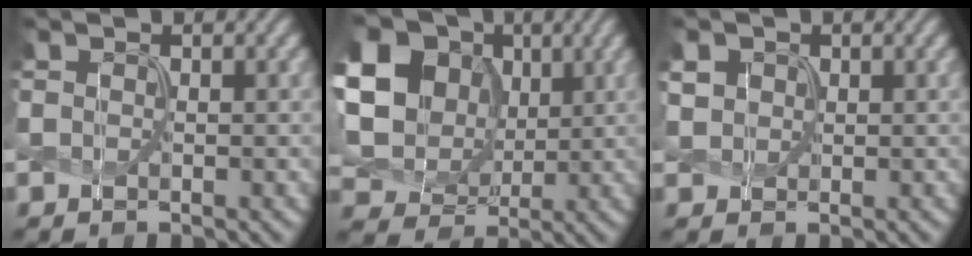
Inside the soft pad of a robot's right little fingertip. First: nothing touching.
{"total": 16.7, "force": [4.7, 13.8, 8.2], "torque": [-0.208, 0.019, 0.083]}
{"total": 1.6, "force": [0.6, 1.4, 0.5], "torque": [-0.018, -0.001, 0.012]}